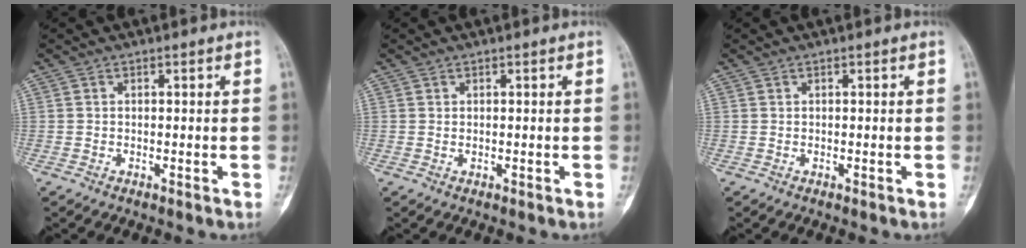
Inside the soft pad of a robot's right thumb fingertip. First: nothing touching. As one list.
[{"total": 0.0}, {"total": 0.0}]